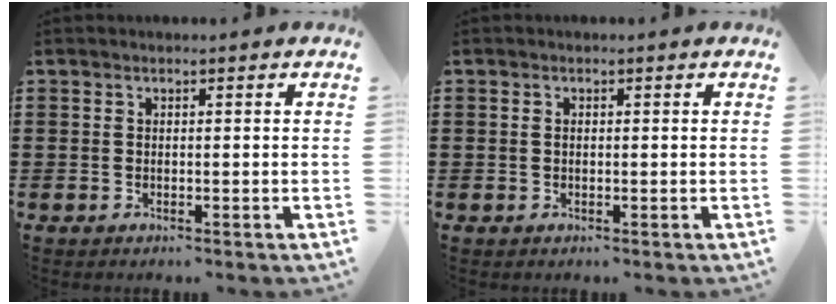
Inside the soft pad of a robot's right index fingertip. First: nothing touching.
{"total": 0.6, "force": [0.0, 0.4, 0.5], "torque": [-0.012, 0.001, 0.001]}